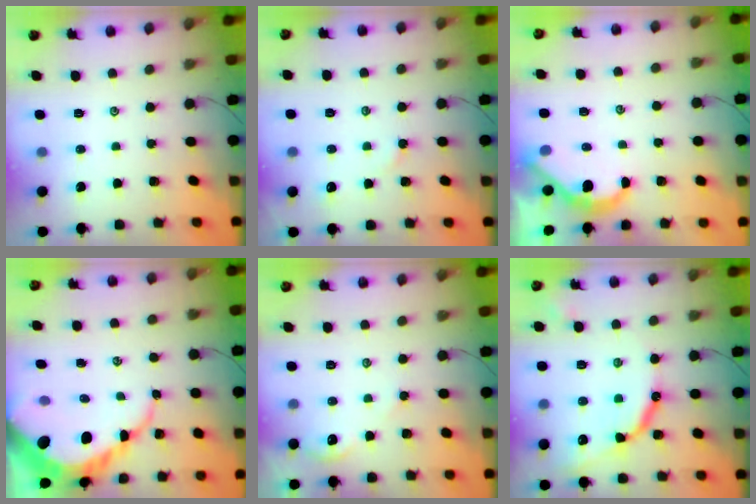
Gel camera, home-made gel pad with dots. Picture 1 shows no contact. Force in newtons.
{"total": 2.7, "press": 2.7, "slide": 0.3}
{"total": 4.6, "press": 4.6, "slide": 0.5}
{"total": 15.1, "press": 15.0, "slide": 1.4}
{"total": 2.4, "press": 2.4, "slide": 0.4}
{"total": 11.8, "press": 11.7, "slide": 0.9}